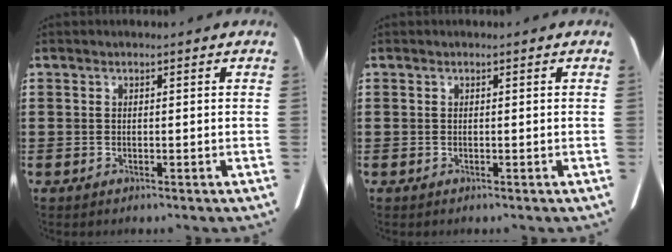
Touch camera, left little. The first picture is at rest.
{"total": 0.0}